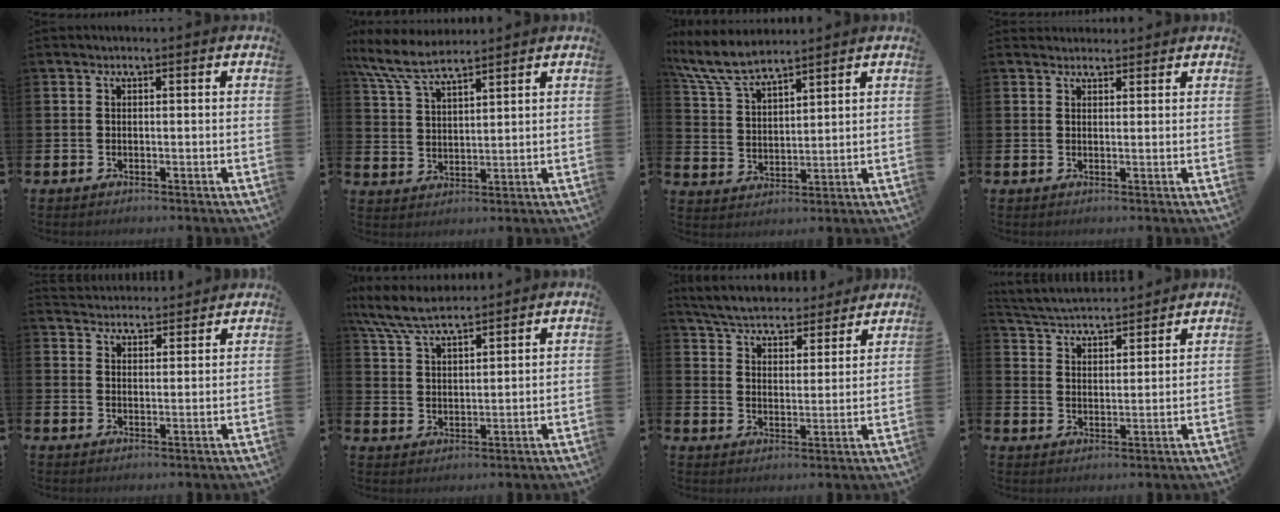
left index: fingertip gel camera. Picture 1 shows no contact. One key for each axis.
{"total": 7.2, "fx": 6.5, "fy": 1.2, "fz": 2.9, "tx": -0.079, "ty": -0.020, "tz": 0.118}
{"total": 7.6, "fx": 6.9, "fy": 1.3, "fz": 2.8, "tx": -0.080, "ty": -0.025, "tz": 0.127}
{"total": 1.9, "fx": 1.8, "fy": 0.6, "fz": -0.1, "tx": 0.011, "ty": -0.008, "tz": 0.033}
{"total": 4.0, "fx": 3.9, "fy": 0.7, "fz": -0.3, "tx": -0.001, "ty": -0.025, "tz": 0.071}
{"total": 7.0, "fx": 6.6, "fy": 1.2, "fz": 2.3, "tx": -0.068, "ty": -0.023, "tz": 0.123}
{"total": 5.8, "fx": 5.6, "fy": 1.1, "fz": 0.6, "tx": -0.042, "ty": -0.039, "tz": 0.098}
{"total": 4.5, "fx": 4.5, "fy": 0.7, "fz": 0.1, "tx": -0.023, "ty": -0.031, "tz": 0.078}